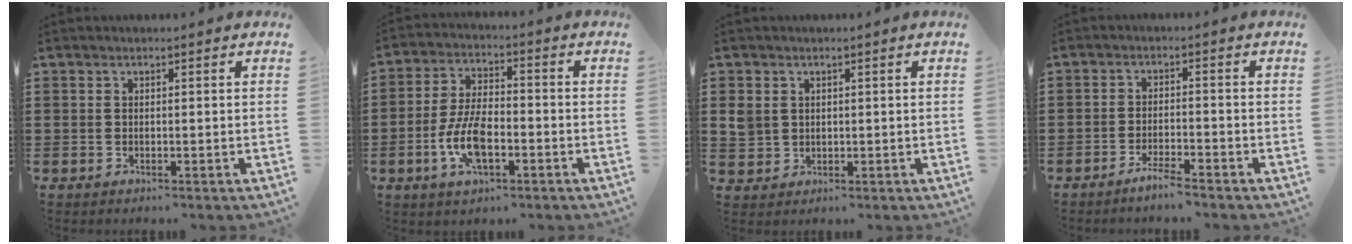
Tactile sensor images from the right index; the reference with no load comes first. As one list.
[{"total": 8.5, "force": [-2.8, 3.9, 7.0], "torque": [-0.157, -0.002, -0.056]}, {"total": 2.6, "force": [0.7, 2.4, 0.8], "torque": [-0.026, 0.010, 0.013]}, {"total": 2.9, "force": [-2.6, 0.0, 1.3], "torque": [-0.022, 0.004, -0.049]}]